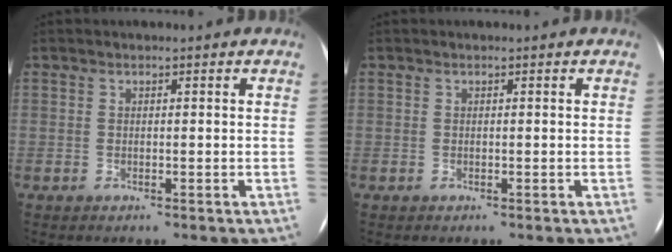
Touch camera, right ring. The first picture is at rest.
{"total": 0.0}